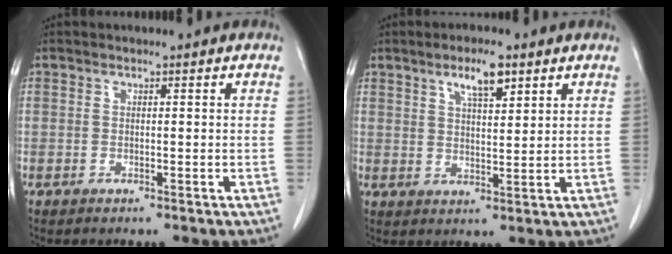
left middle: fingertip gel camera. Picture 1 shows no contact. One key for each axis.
{"total": 5.6, "fx": 3.4, "fy": 1.3, "fz": 4.2, "tx": -0.076, "ty": 0.003, "tz": 0.059}